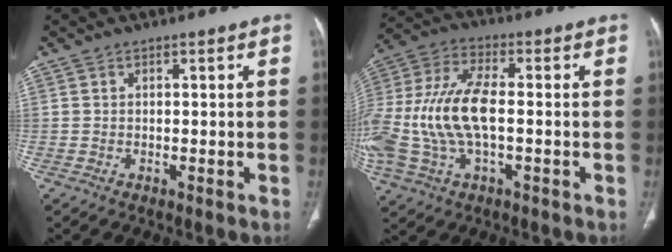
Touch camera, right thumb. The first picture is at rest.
{"total": 18.9, "force": [-1.9, 9.2, 16.4], "torque": [-0.391, 0.016, -0.032]}